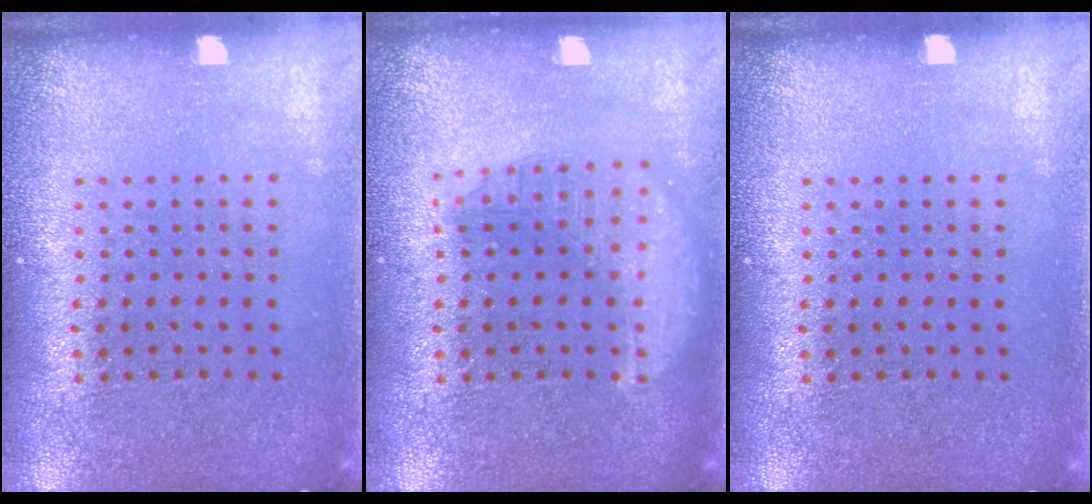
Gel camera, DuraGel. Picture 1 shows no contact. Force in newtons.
{"total": 1.6, "press": 1.6, "slide": 0.2}
{"total": 0.0}